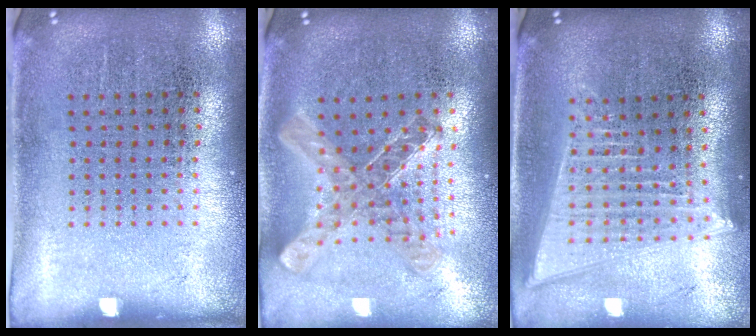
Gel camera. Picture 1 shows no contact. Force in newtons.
{"total": 1.1, "press": 1.0, "slide": 0.2}
{"total": 2.1, "press": 1.8, "slide": 1.1}